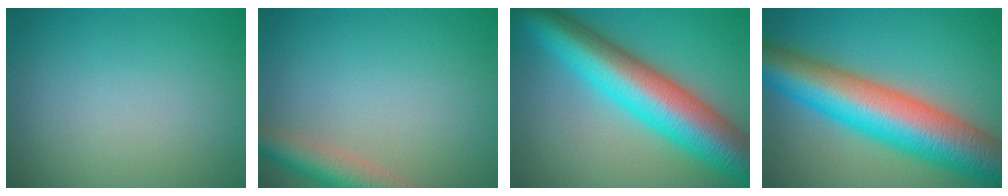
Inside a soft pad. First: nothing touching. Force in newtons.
{"total": 4.1, "press": 4.0, "slide": 0.3}
{"total": 11.5, "press": 11.5, "slide": 0.2}
{"total": 12.6, "press": 12.6, "slide": 0.2}